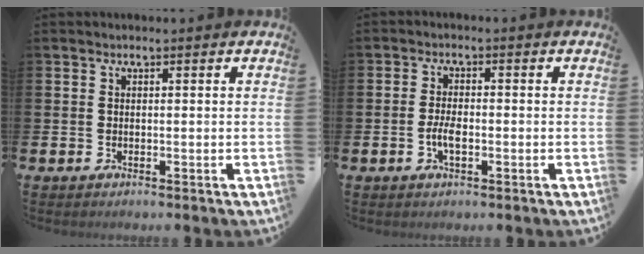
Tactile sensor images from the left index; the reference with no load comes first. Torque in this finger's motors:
{"motor_torque": [0.41, 0.19, 0.09, 0.06]}